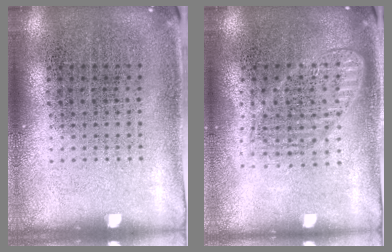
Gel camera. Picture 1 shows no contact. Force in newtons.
{"total": 1.6, "press": 1.4, "slide": 0.7}